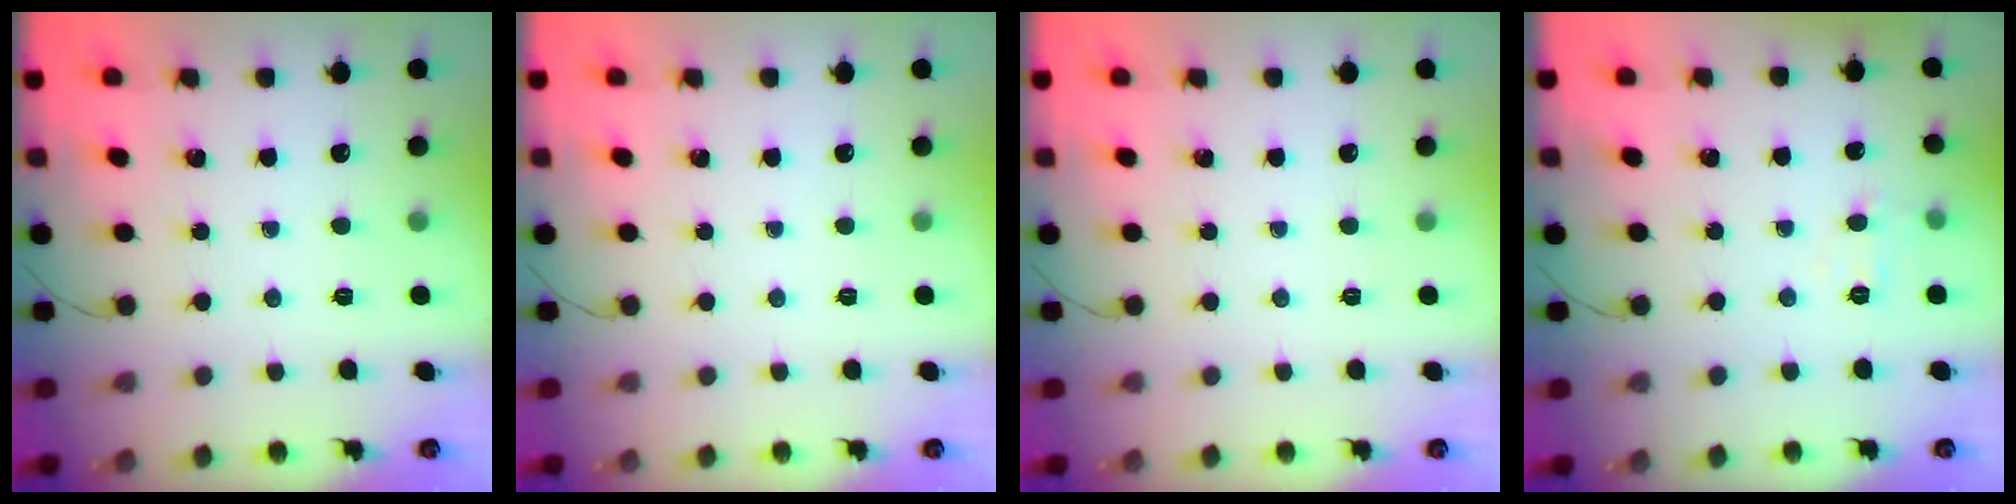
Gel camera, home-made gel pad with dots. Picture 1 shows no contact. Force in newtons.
{"total": 0.0}
{"total": 0.0}
{"total": 4.7, "press": 4.4, "slide": 1.6}